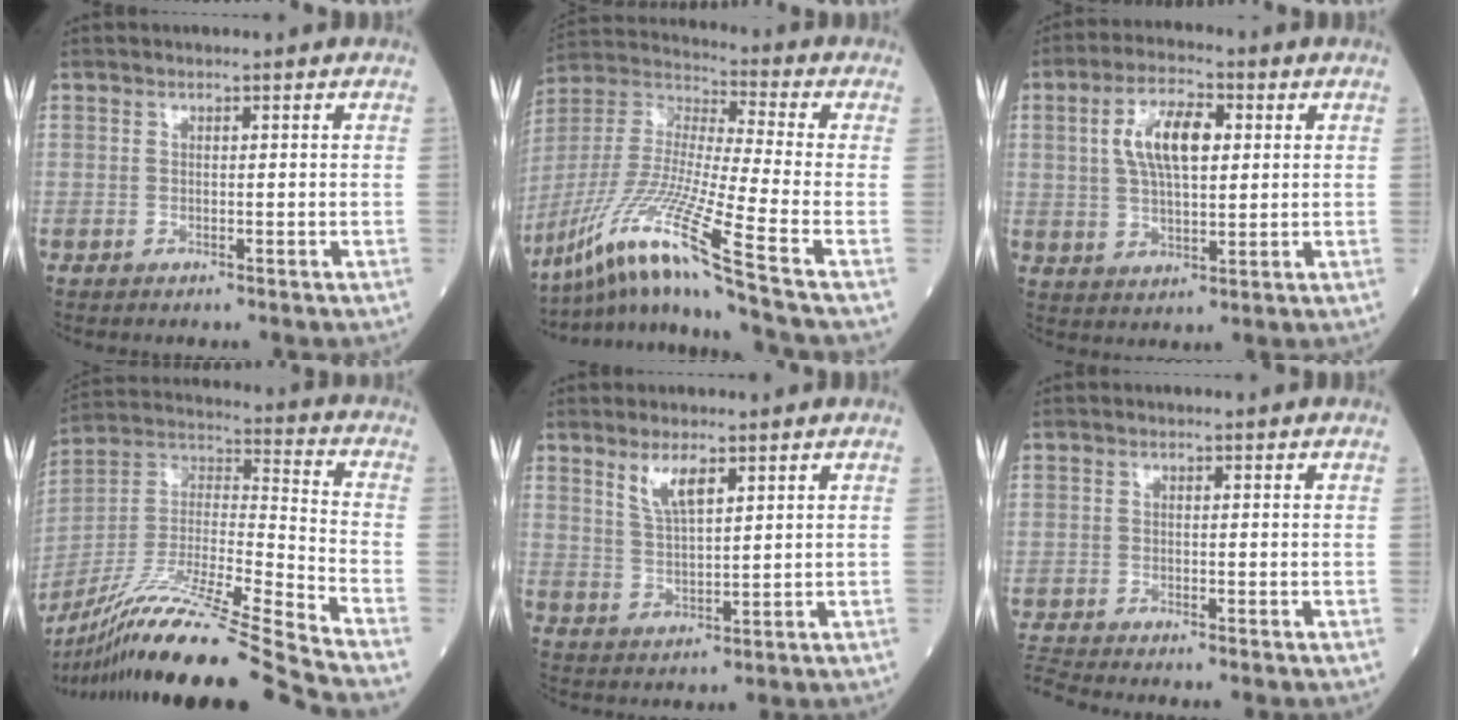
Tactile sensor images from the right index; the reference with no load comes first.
{"total": 19.3, "force": [-12.9, -3.1, 13.9], "torque": [-0.312, -0.035, -0.243]}
{"total": 9.1, "force": [2.3, 3.6, 8.1], "torque": [-0.158, 0.015, 0.041]}
{"total": 24.5, "force": [-19.7, -1.1, 14.5], "torque": [-0.272, -0.039, -0.358]}
{"total": 4.7, "force": [2.9, 1.1, 3.6], "torque": [-0.077, -0.004, 0.061]}
{"total": 2.4, "force": [-2.2, -0.9, -0.2], "torque": [-0.015, -0.024, -0.047]}